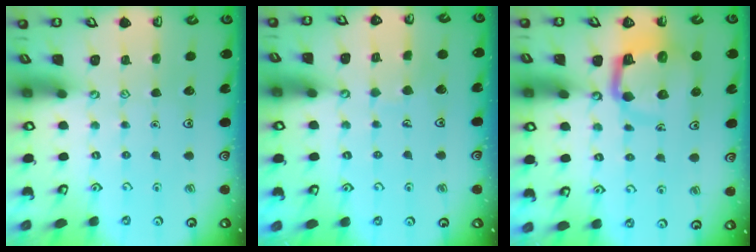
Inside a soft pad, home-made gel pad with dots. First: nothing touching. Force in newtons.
{"total": 4.1, "press": 4.1, "slide": 0.2}
{"total": 9.0, "press": 9.0, "slide": 1.1}